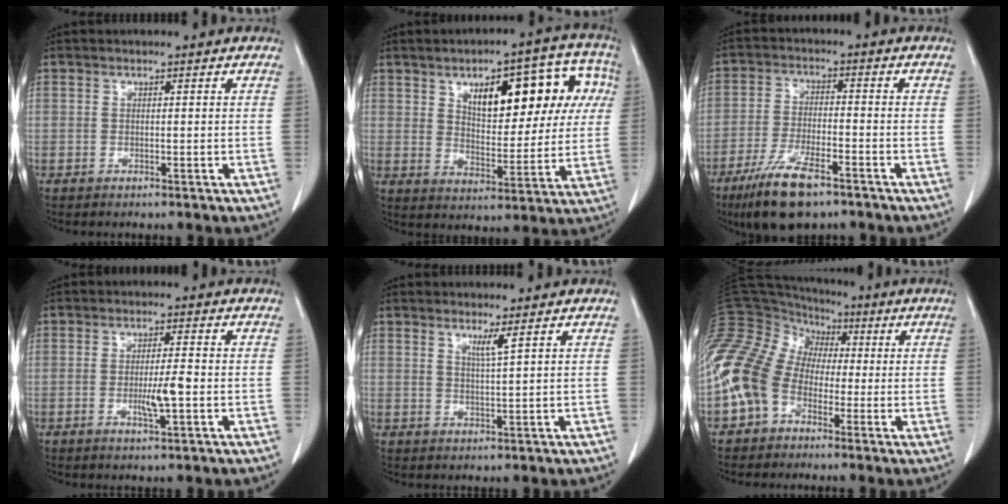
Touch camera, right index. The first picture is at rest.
{"total": 15.9, "force": [5.4, 6.7, 13.4], "torque": [-0.170, 0.039, 0.076]}
{"total": 10.4, "force": [-7.0, 2.6, 7.2], "torque": [-0.142, -0.020, -0.123]}
{"total": 4.1, "force": [-1.0, 0.2, 3.9], "torque": [-0.068, -0.004, -0.016]}
{"total": 2.1, "force": [1.3, -0.6, 1.6], "torque": [-0.030, -0.013, 0.027]}
{"total": 14.9, "force": [-3.2, 11.9, 8.3], "torque": [-0.220, 0.045, -0.063]}